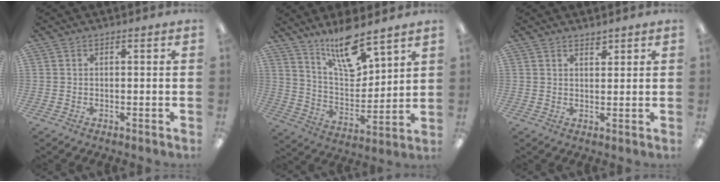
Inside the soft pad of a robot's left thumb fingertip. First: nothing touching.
{"total": 14.6, "force": [11.5, 4.4, 7.8], "torque": [-0.136, -0.069, 0.199]}
{"total": 2.0, "force": [1.8, 0.6, 0.5], "torque": [-0.002, -0.008, 0.033]}